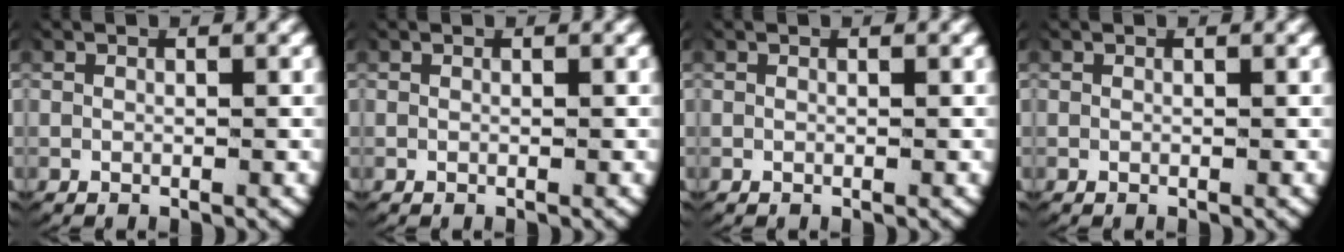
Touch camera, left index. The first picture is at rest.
{"total": 0.0}
{"total": 0.0}
{"total": 0.0}